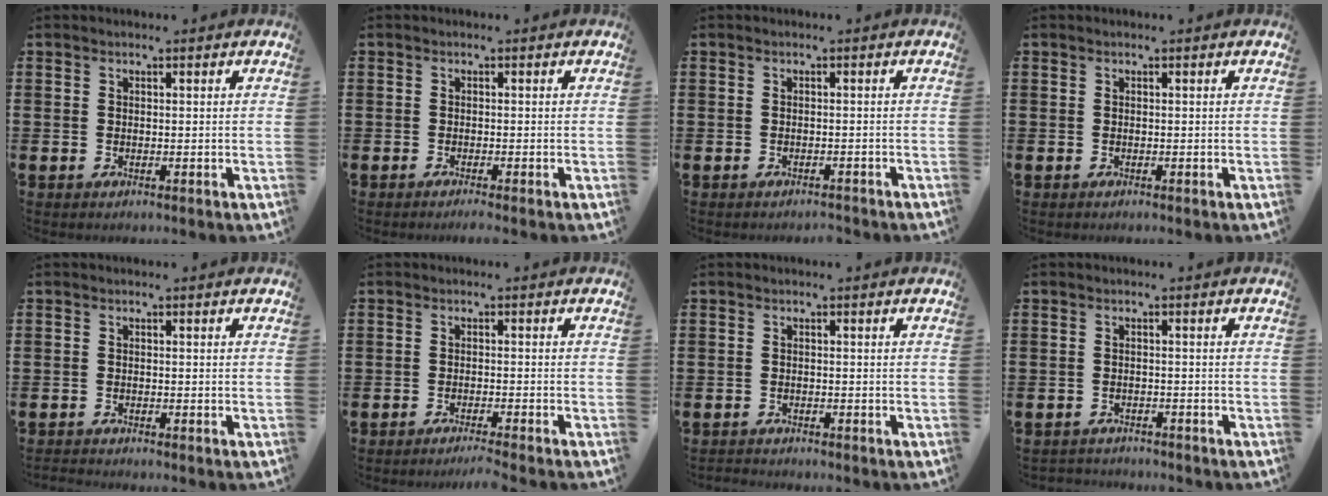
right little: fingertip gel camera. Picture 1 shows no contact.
{"total": 0.7, "force": [-0.5, -0.1, 0.5], "torque": [-0.007, -0.002, -0.009]}
{"total": 1.5, "force": [-1.4, -0.3, 0.3], "torque": [-0.004, 0.001, -0.029]}
{"total": 0.0}
{"total": 0.7, "force": [-0.7, 0.0, 0.0], "torque": [-0.001, -0.002, -0.013]}
{"total": 1.6, "force": [-1.4, -0.2, 0.7], "torque": [-0.010, 0.002, -0.028]}
{"total": 0.8, "force": [-0.8, 0.1, -0.1], "torque": [-0.001, -0.001, -0.016]}
{"total": 1.3, "force": [-1.3, 0.1, -0.2], "torque": [-0.001, 0.003, -0.030]}